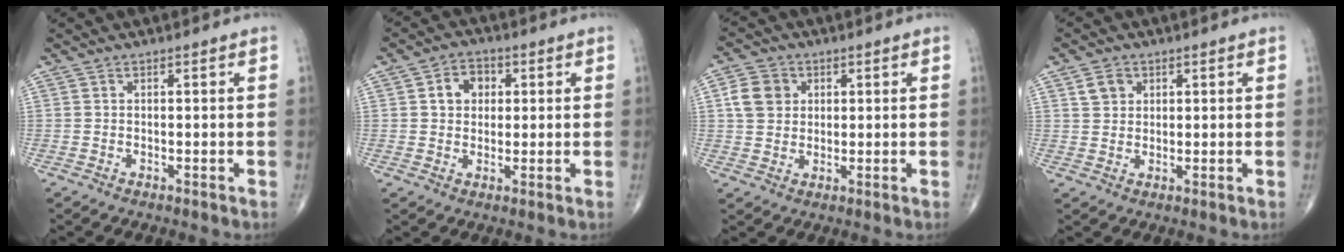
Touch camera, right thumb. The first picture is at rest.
{"total": 5.5, "force": [1.2, 4.5, 3.1], "torque": [-0.025, 0.007, 0.014]}
{"total": 6.3, "force": [1.5, 5.4, 2.9], "torque": [-0.035, 0.000, 0.025]}
{"total": 3.6, "force": [1.6, 2.8, 1.4], "torque": [-0.011, -0.005, 0.029]}